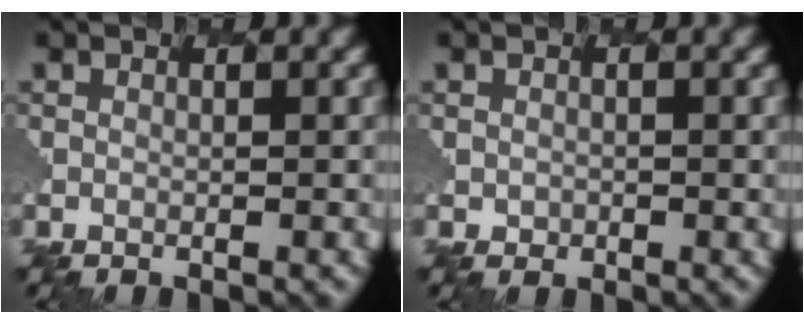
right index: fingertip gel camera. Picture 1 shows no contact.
{"total": 0.7, "force": [-0.2, 0.6, -0.4], "torque": [-0.010, -0.007, 0.002]}